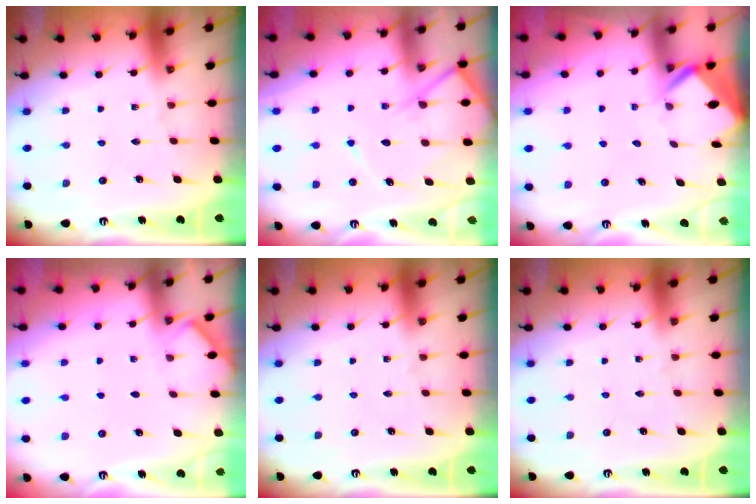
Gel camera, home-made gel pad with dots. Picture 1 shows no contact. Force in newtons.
{"total": 10.3, "press": 10.3, "slide": 1.0}
{"total": 3.2, "press": 3.2, "slide": 0.3}
{"total": 3.1, "press": 3.1, "slide": 0.4}
{"total": 0.0}
{"total": 0.0}